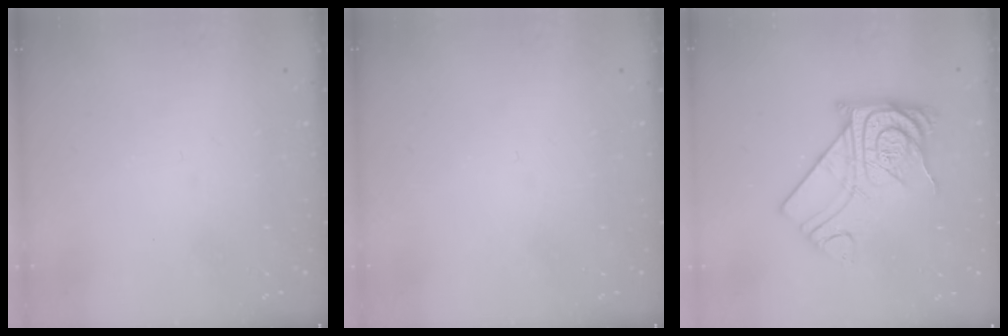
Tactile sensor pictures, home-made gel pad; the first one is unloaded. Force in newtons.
{"total": 0.0}
{"total": 15.9, "press": 15.9, "slide": 1.4}